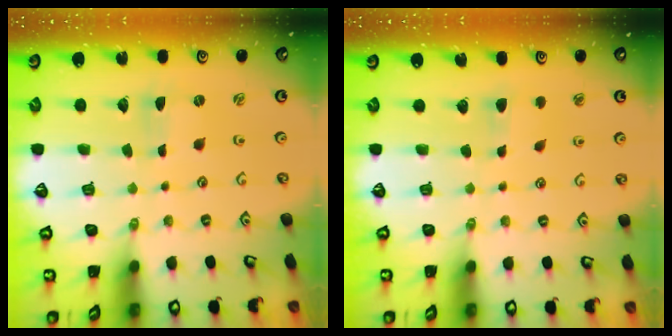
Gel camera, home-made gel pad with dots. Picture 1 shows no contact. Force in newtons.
{"total": 4.0, "press": 3.9, "slide": 0.5}